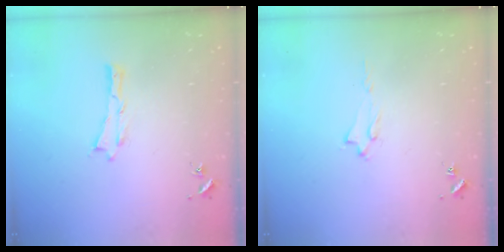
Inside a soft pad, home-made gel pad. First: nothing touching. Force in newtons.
{"total": 1.6, "press": 1.6, "slide": 0.2}